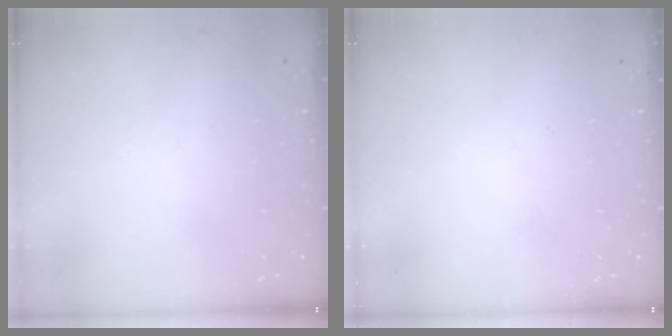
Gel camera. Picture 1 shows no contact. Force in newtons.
{"total": 0.0}